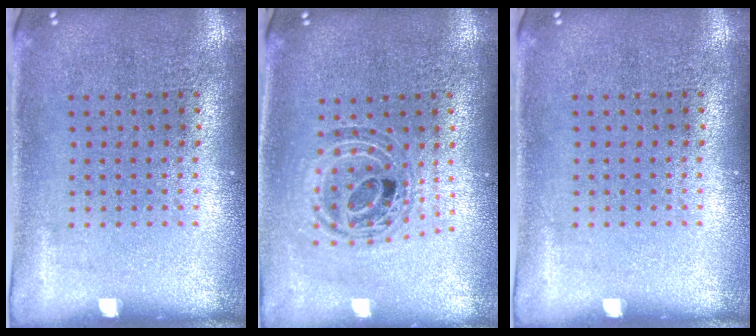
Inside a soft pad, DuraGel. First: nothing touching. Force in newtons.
{"total": 0.8, "press": 0.8, "slide": 0.2}
{"total": 0.0}